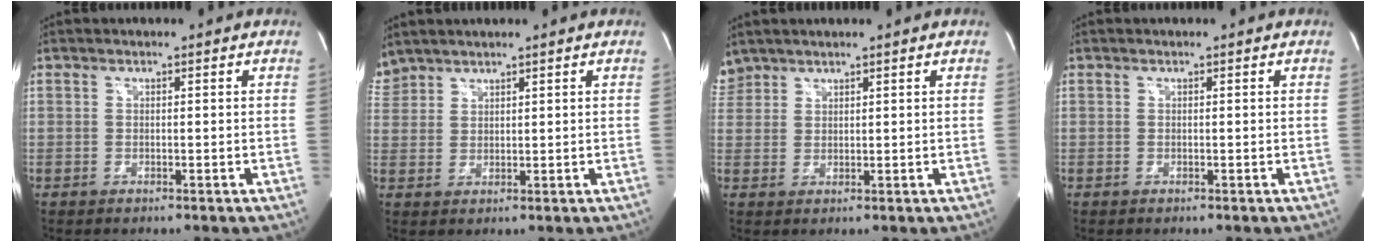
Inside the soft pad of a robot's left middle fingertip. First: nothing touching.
{"total": 3.8, "force": [3.6, 1.1, 0.2], "torque": [-0.018, 0.021, 0.080]}
{"total": 3.2, "force": [2.9, 1.4, -0.1], "torque": [-0.002, 0.016, 0.062]}
{"total": 0.0}